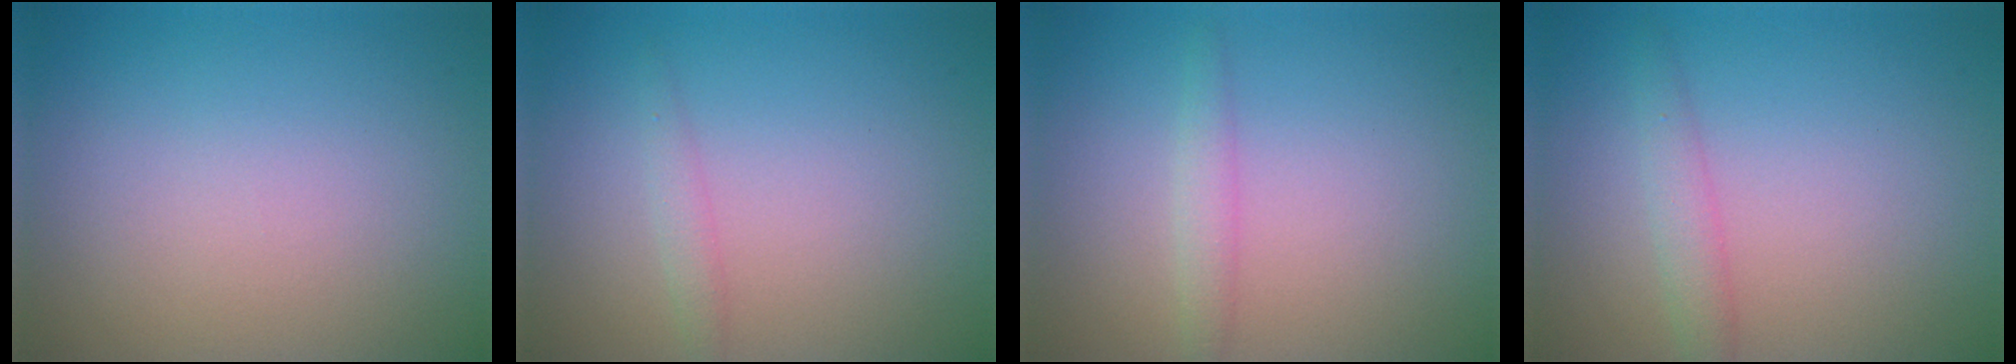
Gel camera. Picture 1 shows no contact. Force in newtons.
{"total": 1.0, "press": 1.0, "slide": 0.0}
{"total": 1.4, "press": 1.4, "slide": 0.0}
{"total": 1.8, "press": 1.8, "slide": 0.0}